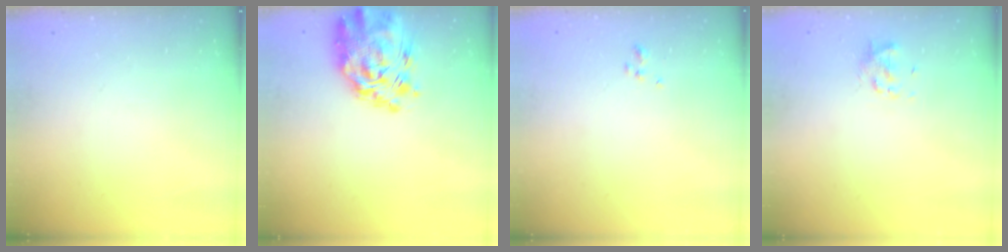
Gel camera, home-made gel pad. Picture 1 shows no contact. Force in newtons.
{"total": 8.4, "press": 7.7, "slide": 3.5}
{"total": 0.9, "press": 0.8, "slide": 0.3}
{"total": 2.8, "press": 2.7, "slide": 0.7}